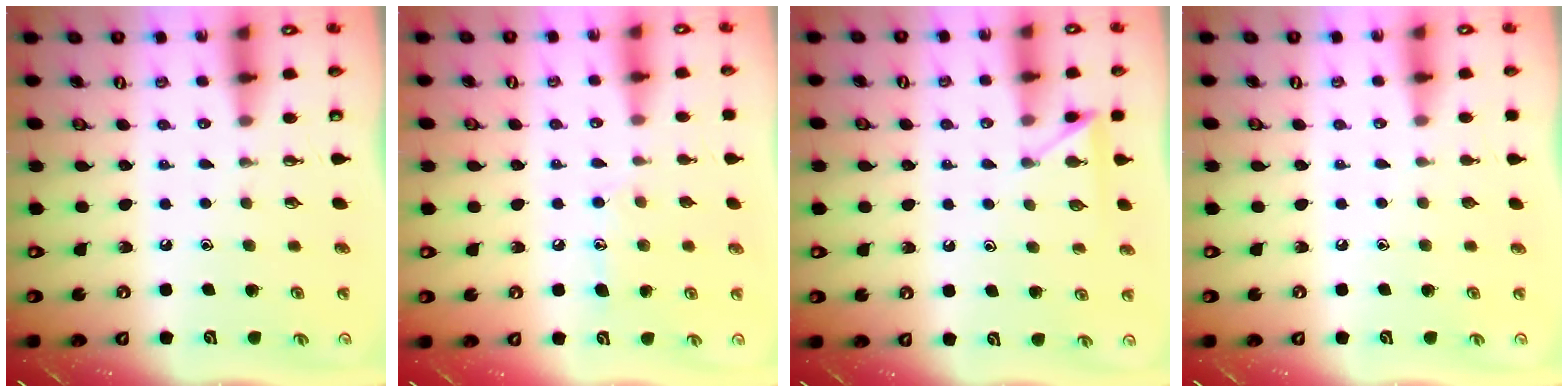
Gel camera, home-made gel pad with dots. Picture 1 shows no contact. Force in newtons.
{"total": 8.3, "press": 8.3, "slide": 0.6}
{"total": 5.2, "press": 5.2, "slide": 0.6}
{"total": 0.0}